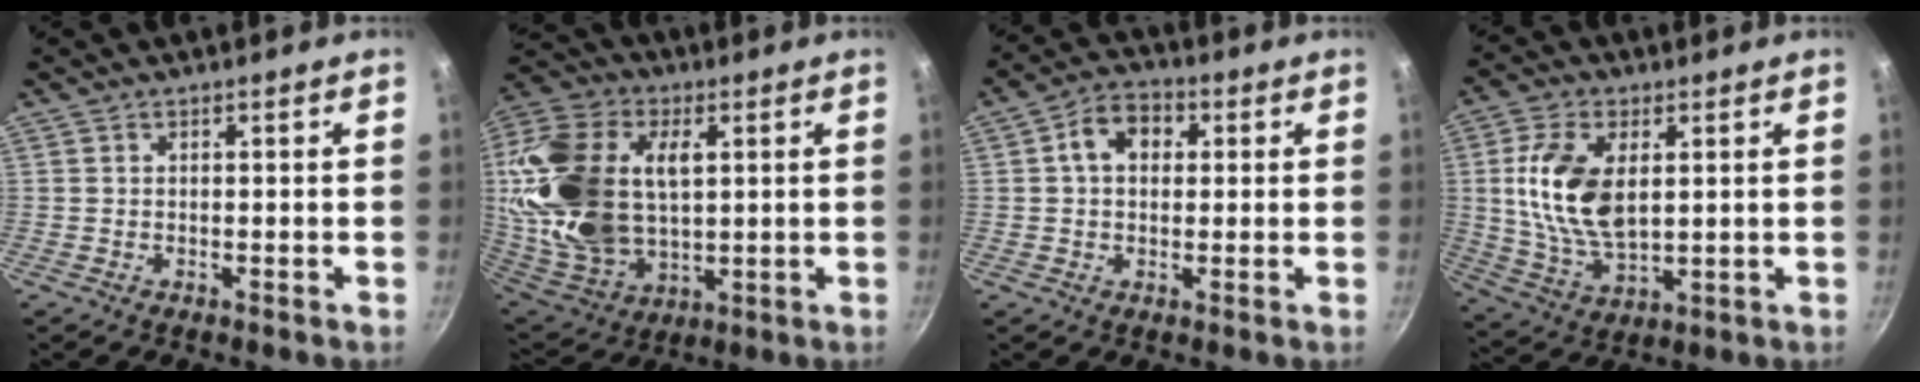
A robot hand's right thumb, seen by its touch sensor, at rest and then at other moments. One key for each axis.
{"total": 26.7, "fx": 4.8, "fy": 17.1, "fz": 20.0, "tx": -0.398, "ty": -0.009, "tz": 0.093}
{"total": 7.5, "fx": 1.6, "fy": 5.5, "fz": 4.8, "tx": -0.052, "ty": 0.016, "tz": 0.013}
{"total": 14.4, "fx": 2.6, "fy": 8.2, "fz": 11.6, "tx": -0.215, "ty": -0.013, "tz": 0.055}